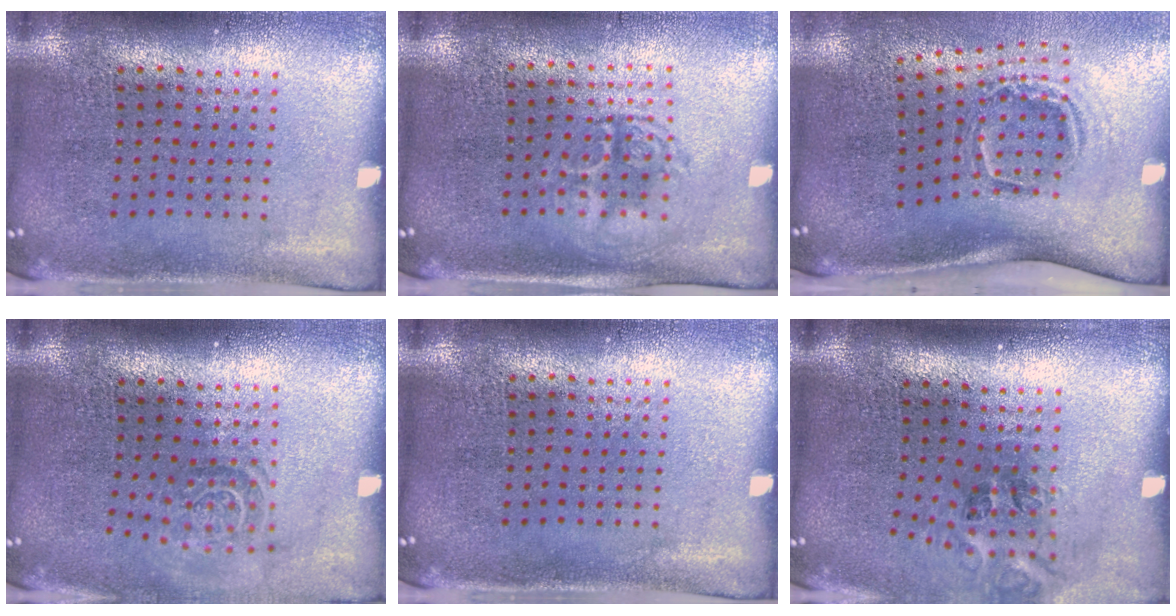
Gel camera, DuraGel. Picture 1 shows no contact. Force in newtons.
{"total": 1.4, "press": 1.3, "slide": 0.5}
{"total": 2.0, "press": 1.3, "slide": 1.6}
{"total": 1.5, "press": 1.1, "slide": 1.0}
{"total": 0.0}
{"total": 1.5, "press": 1.0, "slide": 1.0}